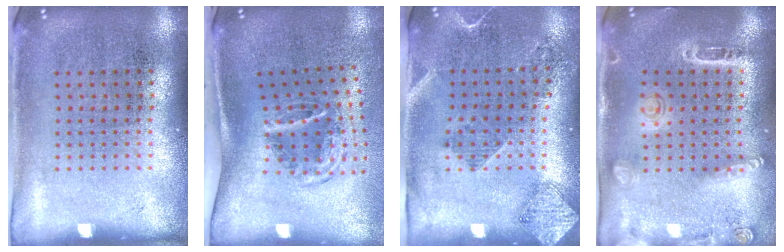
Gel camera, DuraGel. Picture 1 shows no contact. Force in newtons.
{"total": 2.0, "press": 1.2, "slide": 1.6}
{"total": 1.7, "press": 1.4, "slide": 1.0}
{"total": 1.6, "press": 1.4, "slide": 0.7}